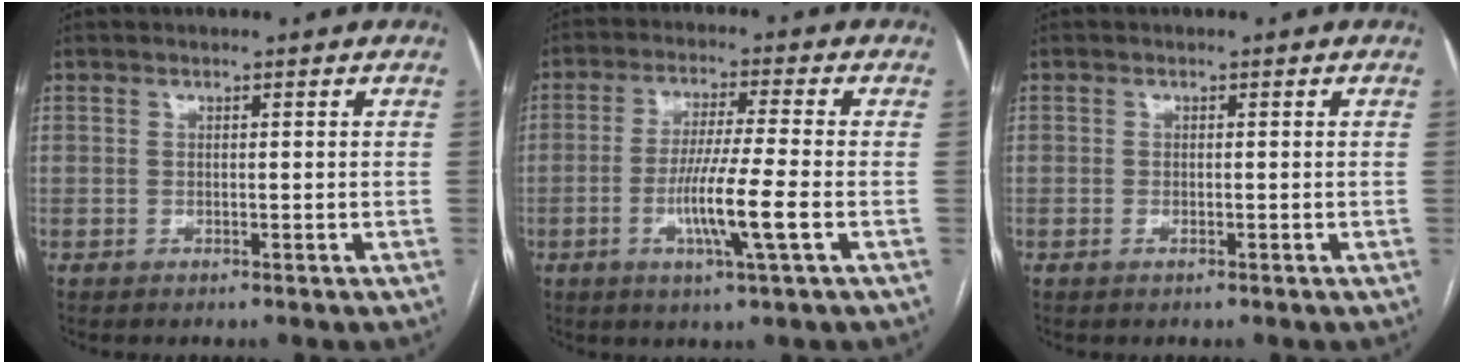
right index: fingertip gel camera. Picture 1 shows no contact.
{"total": 8.9, "force": [-2.6, -0.7, 8.5], "torque": [-0.162, -0.014, -0.050]}
{"total": 0.6, "force": [-0.3, 0.3, 0.4], "torque": [-0.007, 0.001, -0.003]}